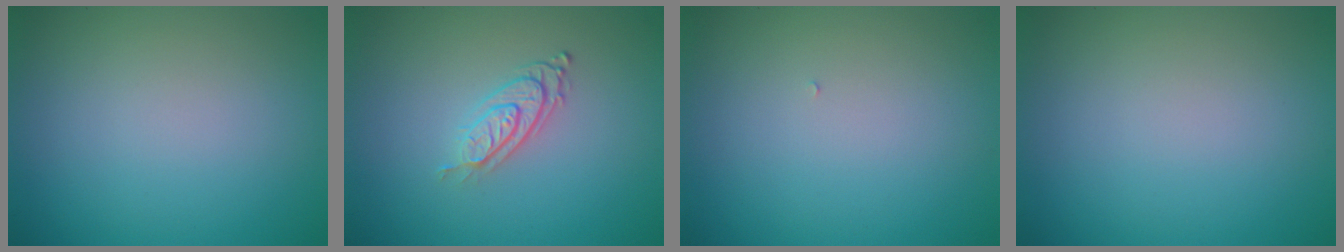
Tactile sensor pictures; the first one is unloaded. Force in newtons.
{"total": 2.9, "press": 1.9, "slide": 2.1}
{"total": 0.0}
{"total": 0.0}